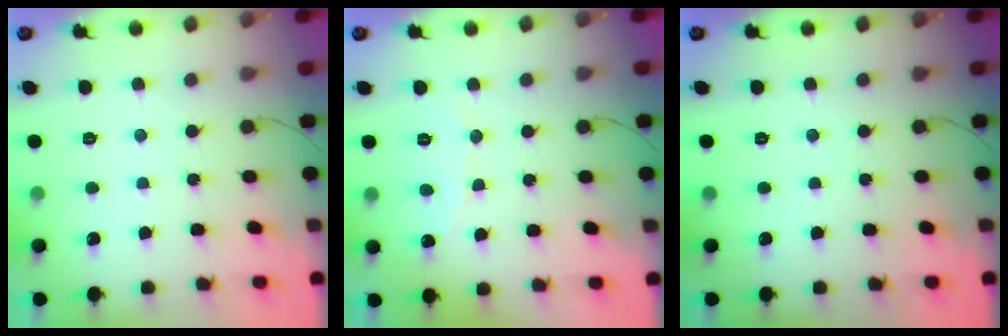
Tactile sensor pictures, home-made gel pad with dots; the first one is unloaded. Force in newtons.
{"total": 6.0, "press": 5.9, "slide": 0.5}
{"total": 0.0}